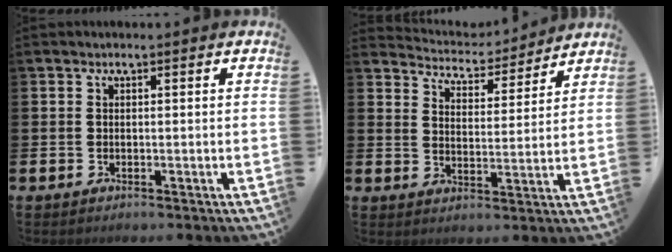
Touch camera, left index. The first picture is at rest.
{"total": 4.8, "force": [4.8, 0.9, 0.1], "torque": [-0.019, -0.041, 0.080]}